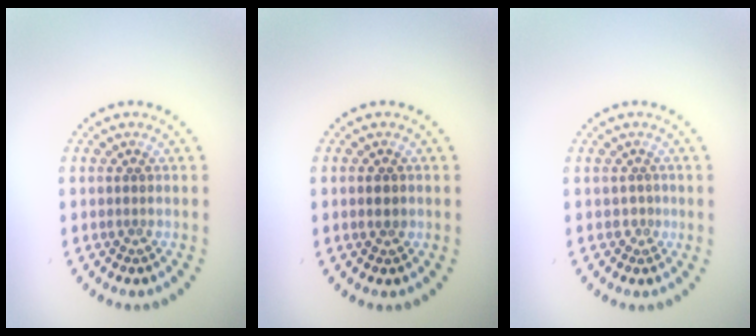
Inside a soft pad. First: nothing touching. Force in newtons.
{"total": 1.0, "press": 1.0, "slide": 0.0}
{"total": 0.5, "press": 0.2, "slide": 0.5}